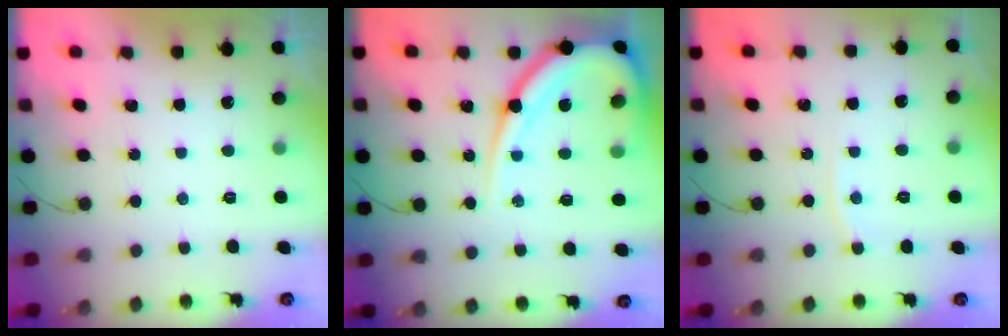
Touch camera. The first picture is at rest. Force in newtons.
{"total": 16.0, "press": 15.9, "slide": 1.8}
{"total": 3.1, "press": 3.1, "slide": 0.2}